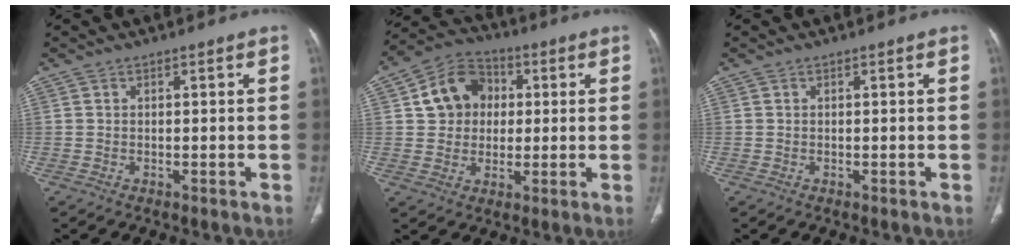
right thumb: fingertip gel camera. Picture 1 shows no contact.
{"total": 11.1, "force": [2.1, 9.5, 5.5], "torque": [-0.060, 0.010, 0.027]}
{"total": 0.0}